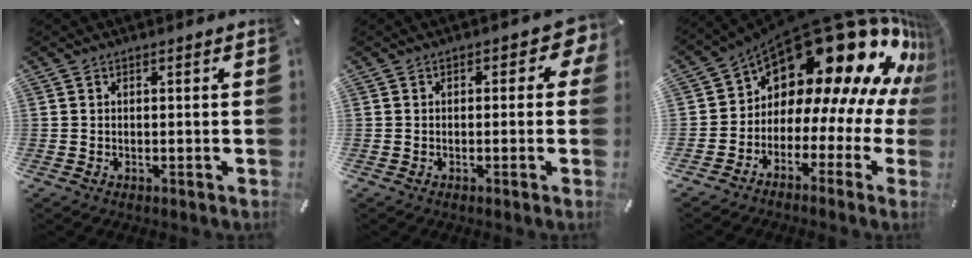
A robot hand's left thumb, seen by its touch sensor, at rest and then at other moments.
{"total": 3.6, "force": [0.1, 2.2, 2.9], "torque": [-0.041, 0.005, -0.002]}
{"total": 23.8, "force": [12.6, 12.3, 16.0], "torque": [-0.256, -0.117, 0.232]}